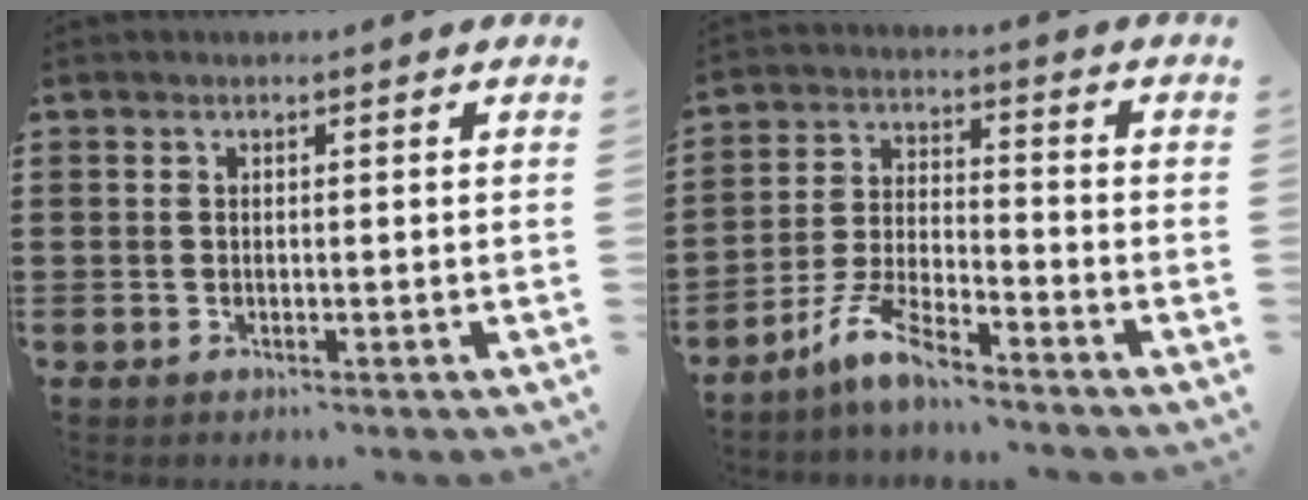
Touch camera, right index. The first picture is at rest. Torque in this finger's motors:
{"motor_torque": [0.82, 1.06, -0.21, -0.21]}